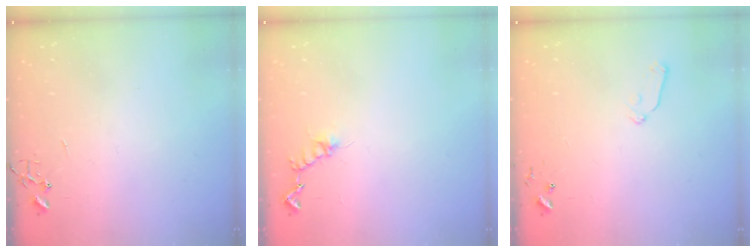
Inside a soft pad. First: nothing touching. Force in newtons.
{"total": 8.7, "press": 8.6, "slide": 0.7}
{"total": 6.5, "press": 6.4, "slide": 1.0}